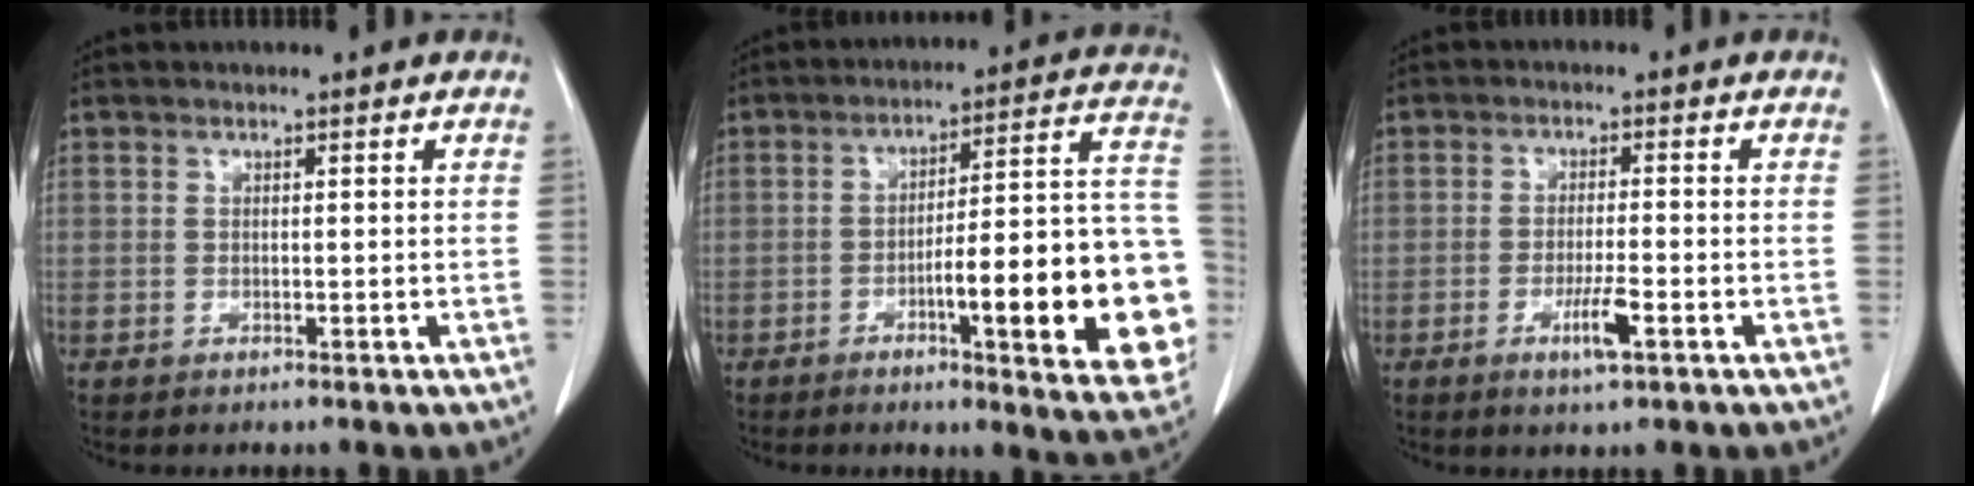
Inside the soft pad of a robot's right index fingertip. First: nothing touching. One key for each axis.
{"total": 21.3, "fx": -5.6, "fy": 3.4, "fz": 20.3, "tx": -0.180, "ty": 0.027, "tz": -0.064}
{"total": 4.5, "fx": -2.0, "fy": 0.3, "fz": 4.0, "tx": -0.075, "ty": -0.006, "tz": -0.035}